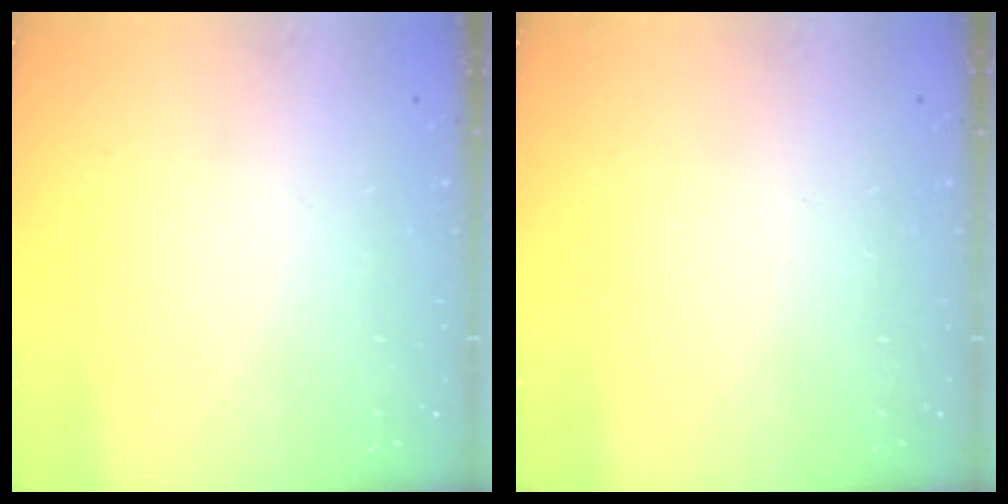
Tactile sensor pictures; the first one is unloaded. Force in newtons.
{"total": 0.0}